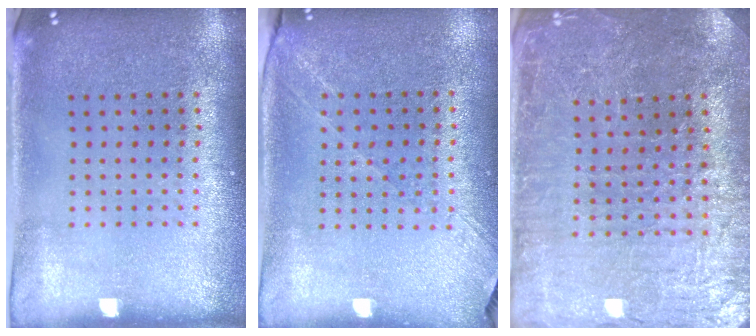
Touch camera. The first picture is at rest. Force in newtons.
{"total": 1.3, "press": 1.2, "slide": 0.4}
{"total": 3.3, "press": 3.2, "slide": 0.5}